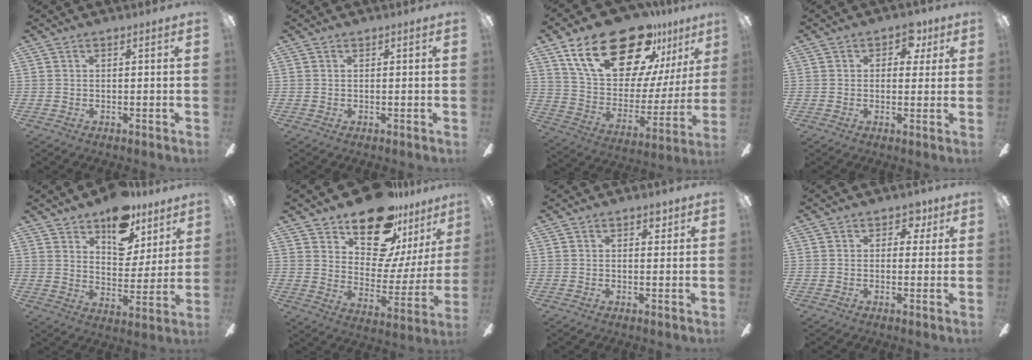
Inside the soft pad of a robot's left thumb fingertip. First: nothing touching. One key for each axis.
{"total": 0.0}
{"total": 27.1, "fx": 18.2, "fy": 12.2, "fz": 15.8, "tx": -0.268, "ty": -0.112, "tz": 0.320}
{"total": 6.0, "fx": 2.6, "fy": 4.3, "fz": 3.3, "tx": -0.031, "ty": 0.001, "tz": 0.042}
{"total": 14.6, "fx": 10.6, "fy": 8.1, "fz": 6.1, "tx": -0.080, "ty": -0.068, "tz": 0.191}
{"total": 20.2, "fx": 15.4, "fy": 9.4, "fz": 9.2, "tx": -0.146, "ty": -0.114, "tz": 0.271}
{"total": 2.2, "fx": 1.1, "fy": 1.5, "fz": 1.2, "tx": -0.008, "ty": 0.001, "tz": 0.015}
{"total": 4.3, "fx": 1.6, "fy": 3.4, "fz": 2.1, "tx": -0.014, "ty": 0.003, "tz": 0.023}